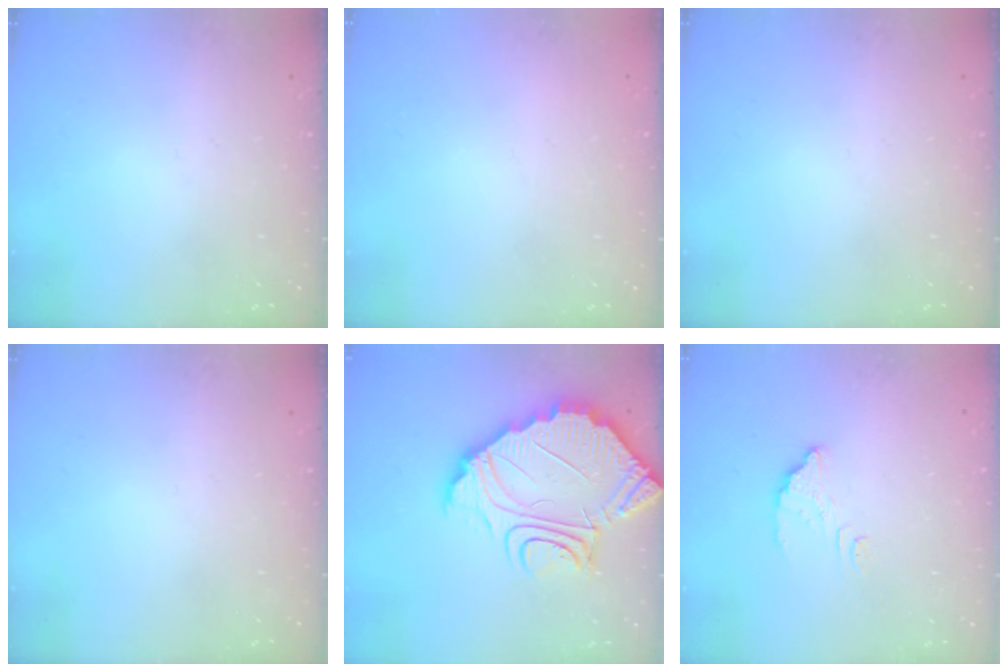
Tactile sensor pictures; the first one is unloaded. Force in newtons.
{"total": 2.2, "press": 2.2, "slide": 0.1}
{"total": 0.0}
{"total": 0.0}
{"total": 15.6, "press": 15.5, "slide": 1.7}
{"total": 4.8, "press": 4.8, "slide": 0.4}